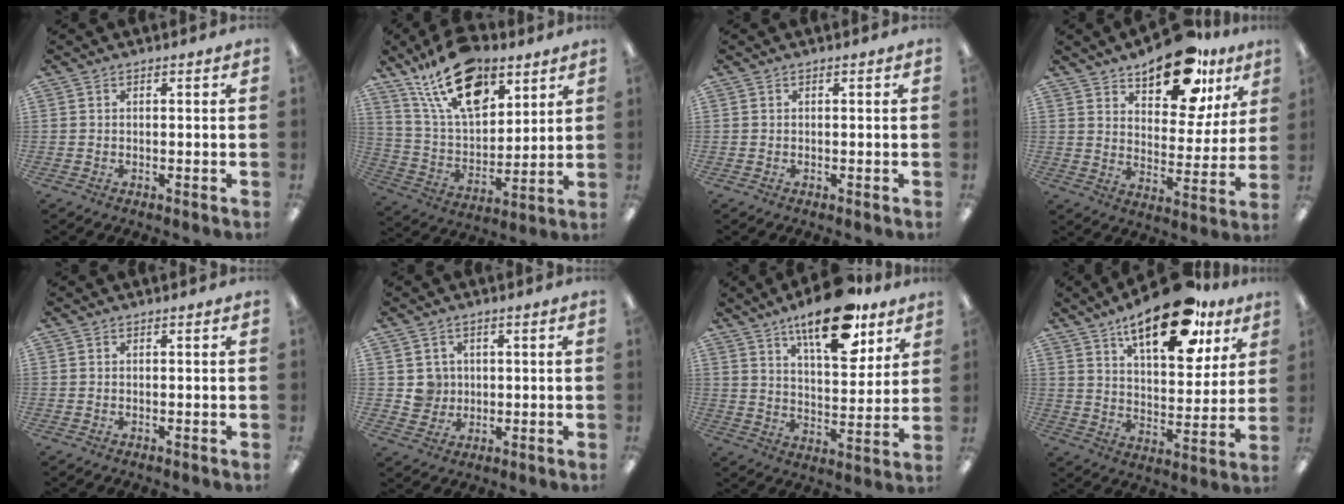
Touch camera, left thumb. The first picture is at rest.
{"total": 20.4, "force": [12.7, 10.6, 12.0], "torque": [-0.219, -0.049, 0.227]}
{"total": 0.0}
{"total": 18.2, "force": [12.8, 8.3, 9.9], "torque": [-0.144, -0.067, 0.217]}
{"total": 0.0}
{"total": 4.5, "force": [1.1, 4.4, 0.2], "torque": [-0.004, 0.003, 0.020]}
{"total": 18.0, "force": [12.4, 7.0, 11.0], "torque": [-0.162, -0.064, 0.205]}
{"total": 20.8, "force": [13.6, 8.7, 13.2], "torque": [-0.196, -0.066, 0.222]}